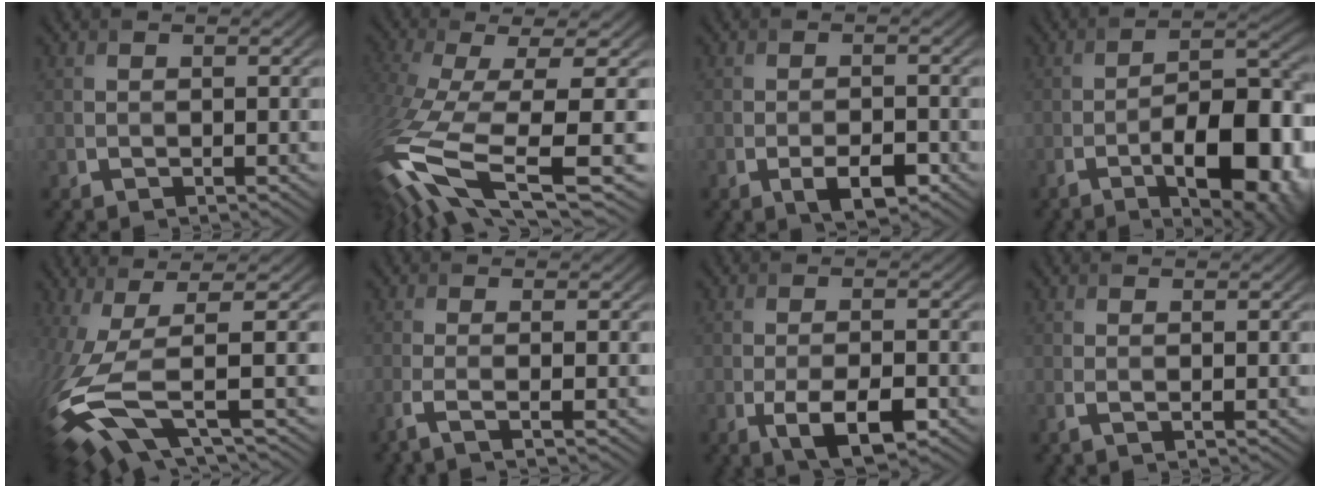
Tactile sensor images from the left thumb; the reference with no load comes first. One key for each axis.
{"total": 14.2, "fx": -3.9, "fy": 3.8, "fz": 13.1, "tx": -0.311, "ty": -0.022, "tz": -0.049}
{"total": 3.3, "fx": -1.6, "fy": 1.1, "fz": 2.7, "tx": -0.047, "ty": 0.001, "tz": -0.026}
{"total": 12.1, "fx": -5.3, "fy": 3.9, "fz": 10.2, "tx": -0.149, "ty": 0.005, "tz": -0.082}
{"total": 11.7, "fx": -2.5, "fy": 2.3, "fz": 11.2, "tx": -0.231, "ty": 0.009, "tz": -0.047}
{"total": 2.4, "fx": -1.1, "fy": 0.0, "fz": 2.1, "tx": -0.044, "ty": 0.003, "tz": -0.038}
{"total": 5.4, "fx": -2.2, "fy": 1.8, "fz": 4.6, "tx": -0.088, "ty": -0.002, "tz": -0.037}
{"total": 0.6, "fx": 0.2, "fy": -0.3, "fz": 0.4, "tx": -0.014, "ty": 0.003, "tz": 0.003}